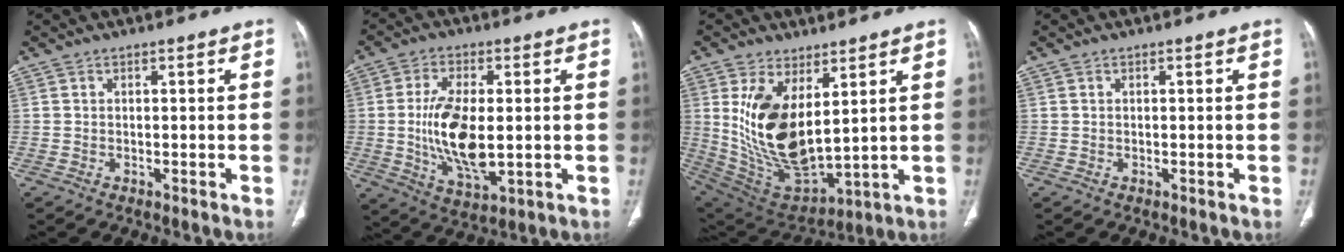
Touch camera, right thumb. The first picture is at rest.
{"total": 14.9, "force": [-0.4, 7.1, 13.1], "torque": [-0.245, -0.015, 0.000]}
{"total": 17.6, "force": [4.7, 8.8, 14.6], "torque": [-0.264, -0.032, 0.120]}
{"total": 0.0}